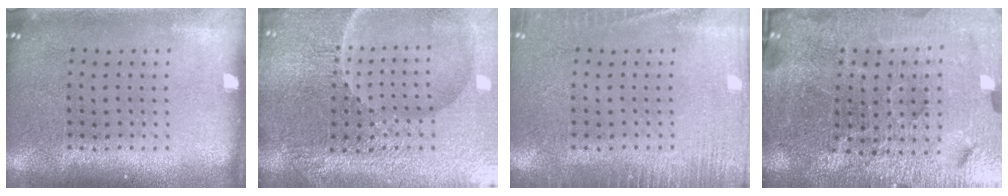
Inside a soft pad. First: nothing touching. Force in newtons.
{"total": 5.2, "press": 5.0, "slide": 1.5}
{"total": 2.7, "press": 2.7, "slide": 0.5}
{"total": 5.8, "press": 5.3, "slide": 2.4}